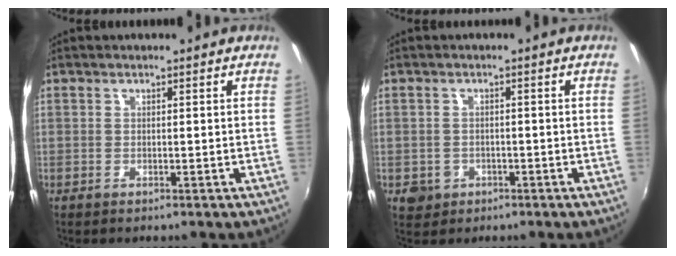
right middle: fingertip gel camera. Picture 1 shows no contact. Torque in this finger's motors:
{"motor_torque": [0.23, -0.22, 0.05, 0.01]}